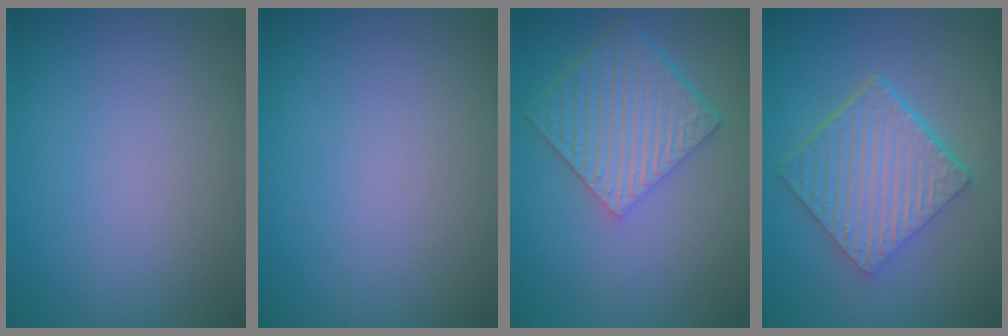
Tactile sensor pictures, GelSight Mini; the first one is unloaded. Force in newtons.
{"total": 0.0}
{"total": 6.9, "press": 5.0, "slide": 4.8}
{"total": 6.4, "press": 4.5, "slide": 4.7}